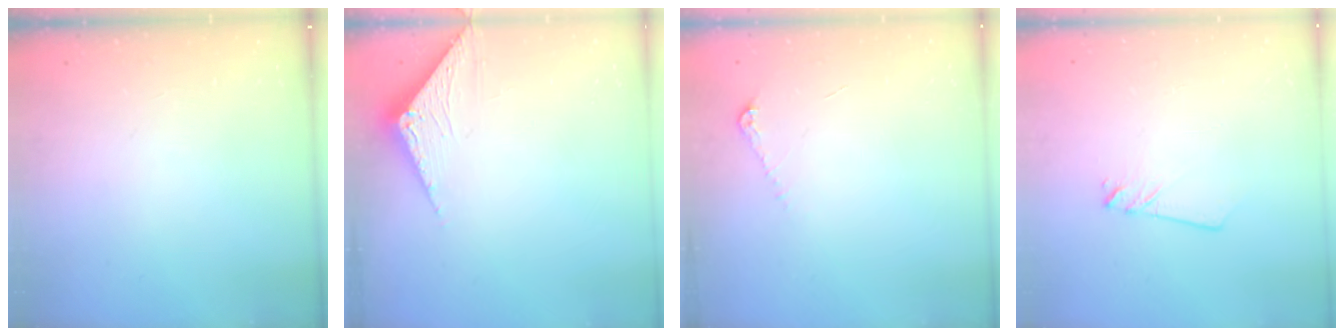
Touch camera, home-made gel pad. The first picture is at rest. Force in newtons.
{"total": 3.3, "press": 3.2, "slide": 0.3}
{"total": 4.9, "press": 4.9, "slide": 0.7}
{"total": 2.0, "press": 2.0, "slide": 0.1}